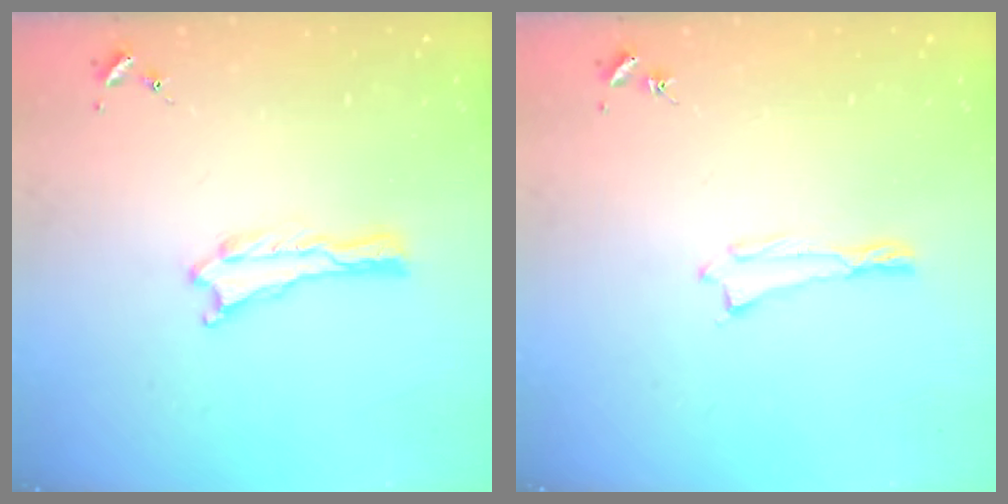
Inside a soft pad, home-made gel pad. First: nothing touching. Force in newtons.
{"total": 0.0}